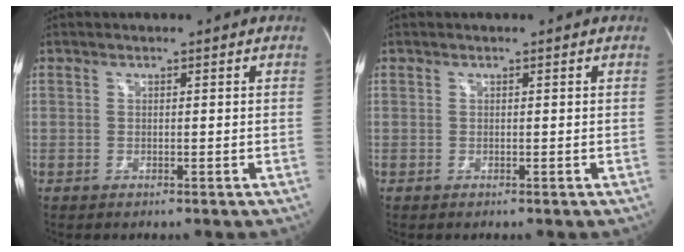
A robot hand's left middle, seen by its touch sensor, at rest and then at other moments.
{"total": 0.0}